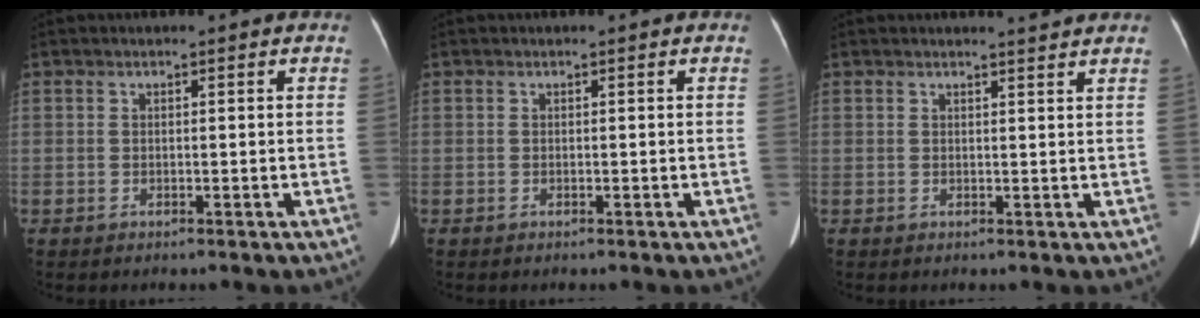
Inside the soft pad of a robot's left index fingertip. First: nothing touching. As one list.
[{"total": 0.0}, {"total": 1.9, "force": [1.8, -0.5, 0.3], "torque": [-0.014, -0.009, 0.023]}]